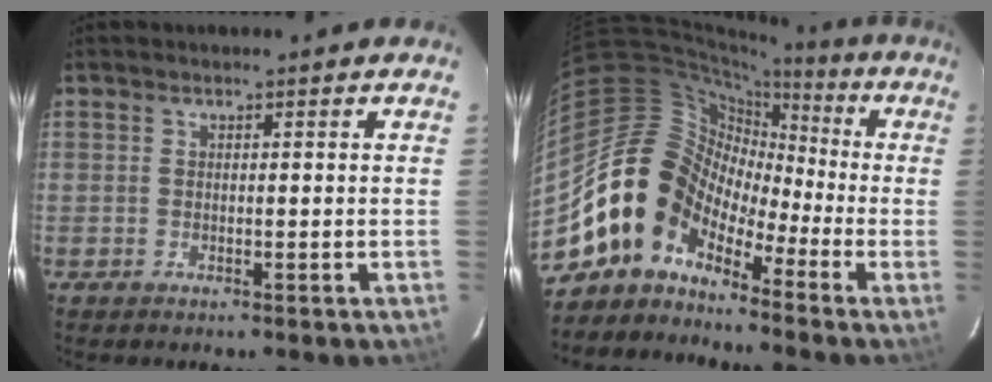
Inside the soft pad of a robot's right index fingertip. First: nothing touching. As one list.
[{"total": 11.2, "force": [-8.1, 7.4, 2.4], "torque": [-0.047, 0.043, -0.174]}]